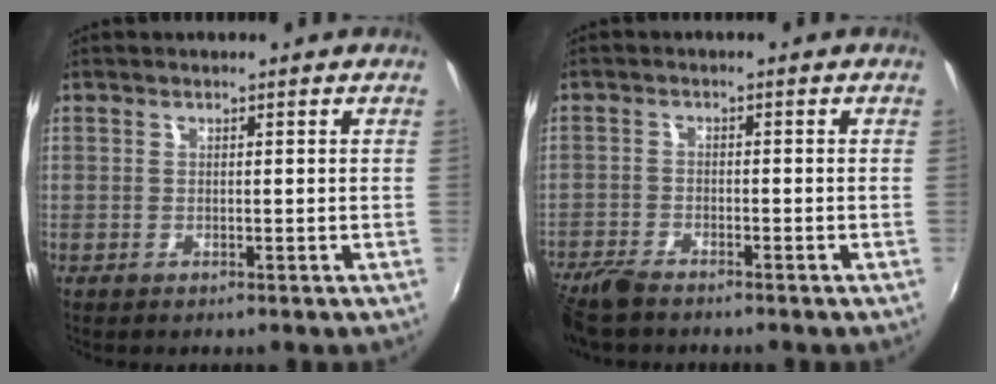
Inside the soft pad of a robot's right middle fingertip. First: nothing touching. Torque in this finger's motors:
{"motor_torque": [0.37, -0.37, 0.12, 0.08]}